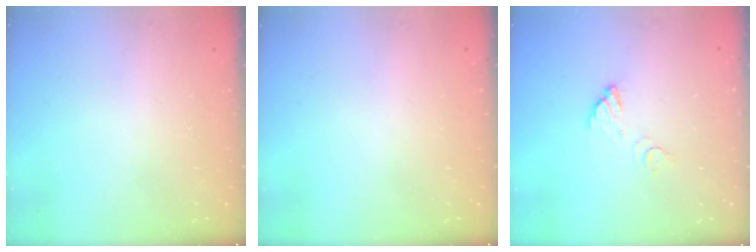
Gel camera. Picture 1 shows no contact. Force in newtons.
{"total": 0.0}
{"total": 3.9, "press": 3.9, "slide": 0.2}